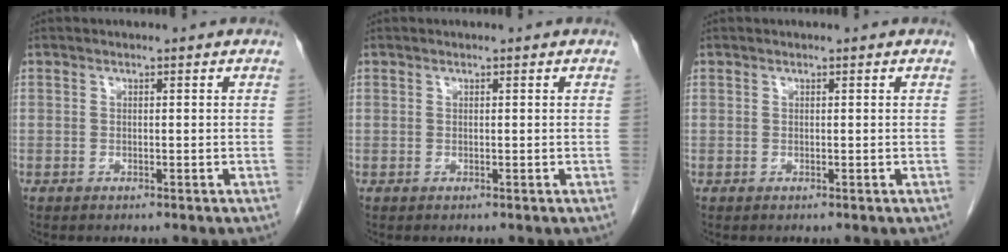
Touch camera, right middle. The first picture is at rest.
{"total": 0.0}
{"total": 0.0}